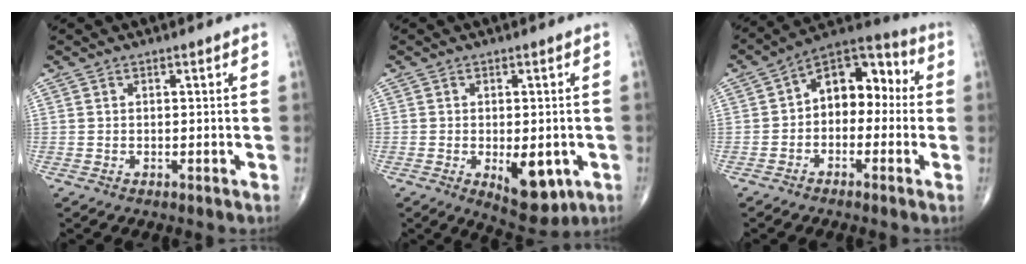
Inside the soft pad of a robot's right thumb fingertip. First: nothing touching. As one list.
[{"total": 8.7, "force": [-2.4, 4.1, 7.2], "torque": [-0.080, -0.009, -0.020]}, {"total": 11.3, "force": [-0.1, 7.6, 8.4], "torque": [-0.082, 0.045, -0.025]}]